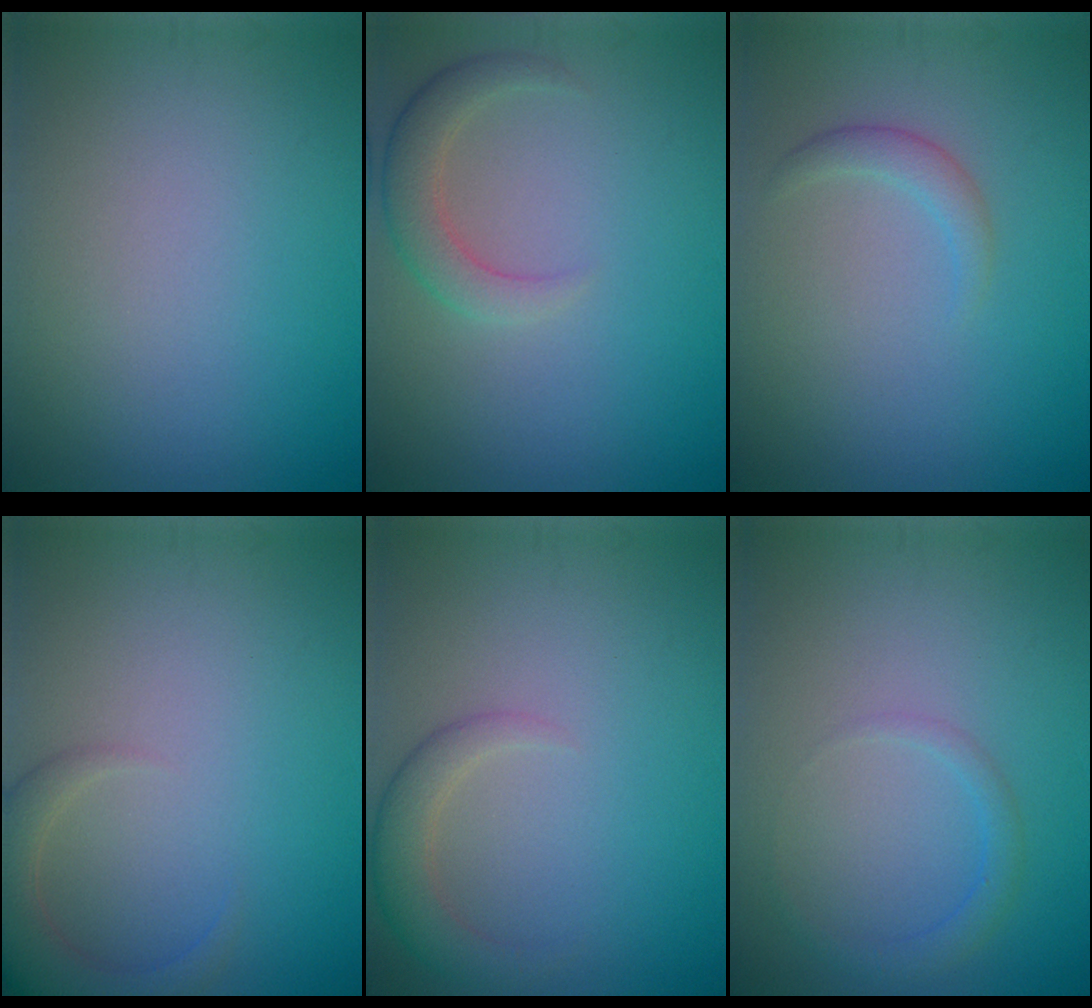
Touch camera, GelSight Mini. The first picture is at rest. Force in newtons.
{"total": 2.9, "press": 2.9, "slide": 0.4}
{"total": 1.5, "press": 1.5, "slide": 0.2}
{"total": 3.8, "press": 3.8, "slide": 0.5}
{"total": 2.8, "press": 2.7, "slide": 0.2}
{"total": 1.5, "press": 1.5, "slide": 0.2}